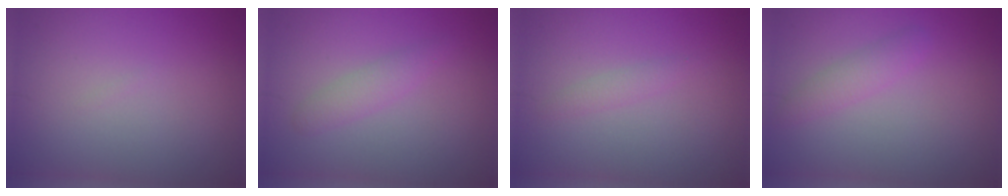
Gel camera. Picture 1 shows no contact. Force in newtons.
{"total": 1.7, "press": 1.7, "slide": 0.1}
{"total": 0.9, "press": 0.9, "slide": 0.1}
{"total": 1.8, "press": 1.8, "slide": 0.1}